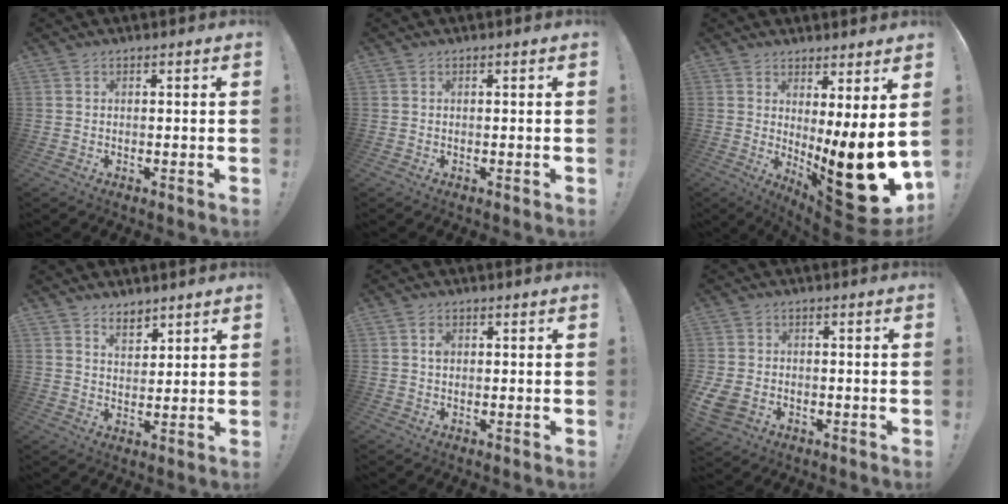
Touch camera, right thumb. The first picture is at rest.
{"total": 0.0}
{"total": 17.6, "force": [-3.2, 3.5, 17.0], "torque": [-0.221, -0.025, -0.042]}
{"total": 5.2, "force": [4.3, 2.6, 1.4], "torque": [-0.021, -0.030, 0.078]}
{"total": 1.5, "force": [0.4, 1.0, 1.1], "torque": [-0.008, -0.002, 0.002]}
{"total": 5.9, "force": [-1.9, 4.7, 3.2], "torque": [-0.074, 0.000, -0.029]}